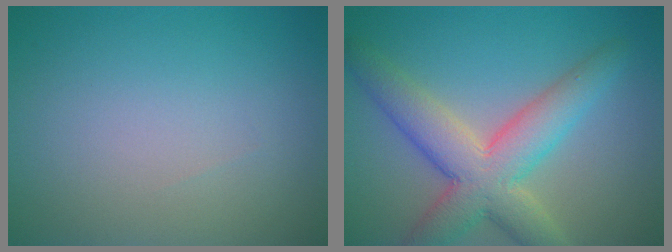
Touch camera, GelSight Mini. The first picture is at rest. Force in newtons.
{"total": 7.2, "press": 7.2, "slide": 0.5}